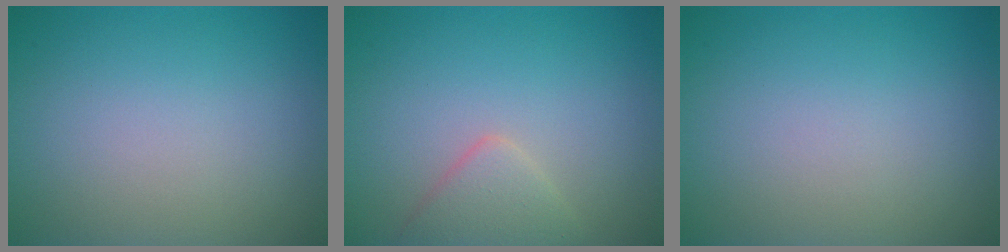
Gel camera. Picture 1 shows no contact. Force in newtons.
{"total": 2.2, "press": 2.2, "slide": 0.1}
{"total": 0.0}